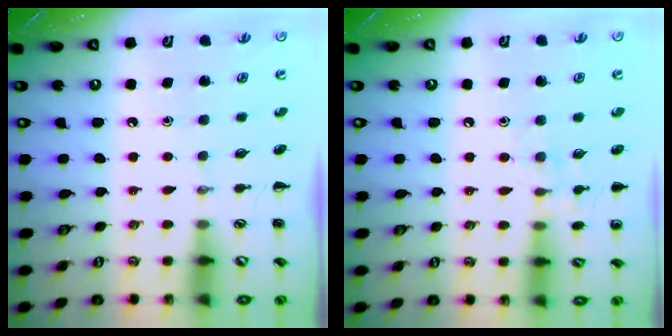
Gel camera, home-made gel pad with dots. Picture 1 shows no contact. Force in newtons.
{"total": 7.1, "press": 6.8, "slide": 1.9}